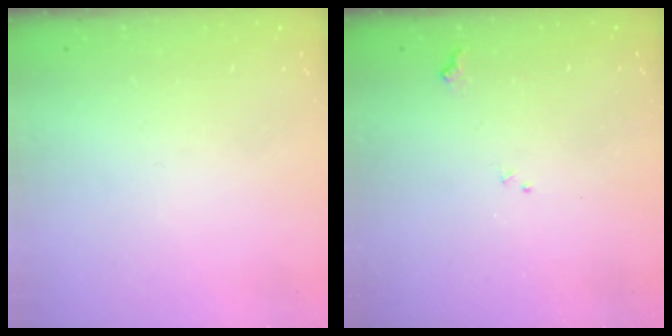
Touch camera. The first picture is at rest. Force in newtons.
{"total": 7.2, "press": 7.1, "slide": 0.9}